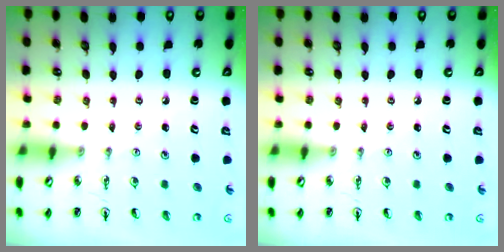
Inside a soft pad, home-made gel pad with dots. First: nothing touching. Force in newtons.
{"total": 0.0}